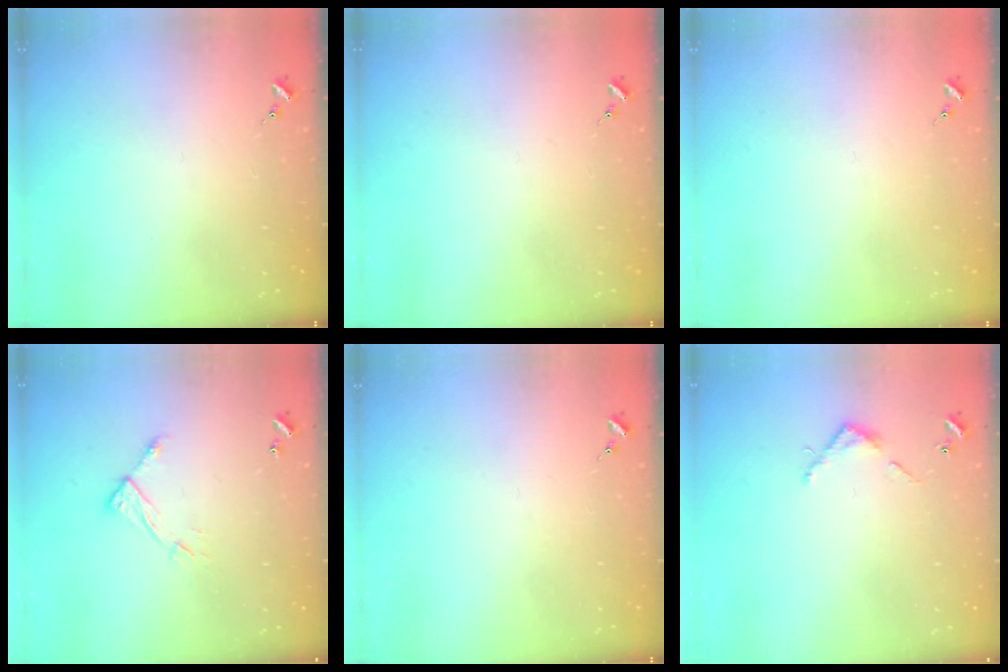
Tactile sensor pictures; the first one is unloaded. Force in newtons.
{"total": 0.0}
{"total": 0.0}
{"total": 8.1, "press": 8.1, "slide": 0.6}
{"total": 0.0}
{"total": 3.7, "press": 3.7, "slide": 0.2}